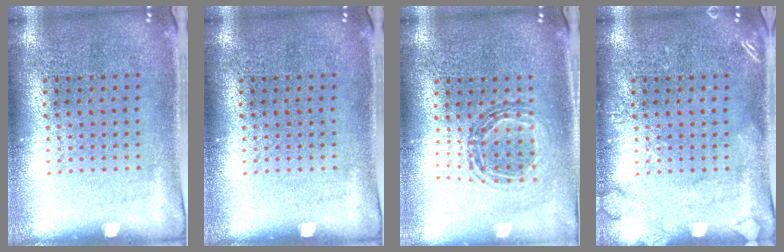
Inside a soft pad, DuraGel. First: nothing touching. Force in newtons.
{"total": 0.0}
{"total": 0.8, "press": 0.8, "slide": 0.1}
{"total": 1.8, "press": 1.8, "slide": 0.3}